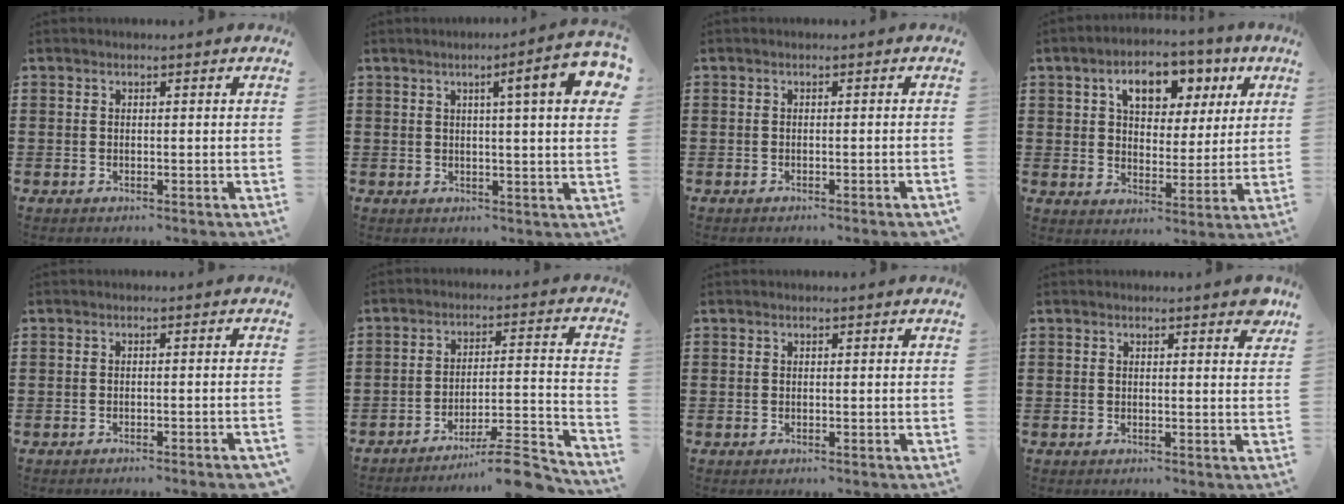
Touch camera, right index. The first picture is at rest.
{"total": 8.6, "force": [2.7, 0.2, 8.2], "torque": [-0.133, -0.005, 0.037]}
{"total": 0.9, "force": [-0.7, -0.1, 0.5], "torque": [-0.009, -0.002, -0.013]}
{"total": 8.3, "force": [4.0, 5.0, 5.2], "torque": [-0.095, 0.004, 0.063]}
{"total": 1.5, "force": [-1.3, -0.2, 0.7], "torque": [-0.012, 0.000, -0.024]}
{"total": 10.1, "force": [-8.7, 1.0, 5.0], "torque": [-0.065, 0.020, -0.166]}
{"total": 0.0}
{"total": 1.8, "force": [1.4, 0.4, 1.1], "torque": [-0.002, -0.006, 0.021]}